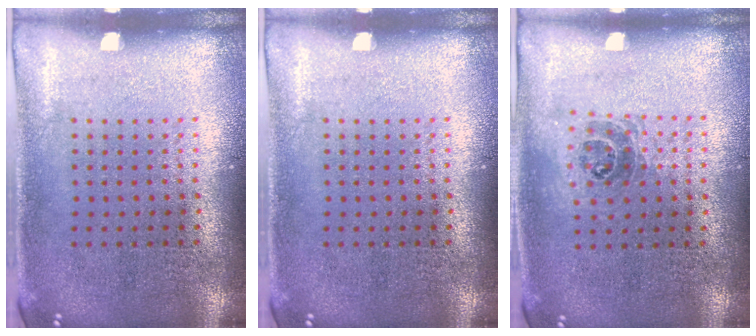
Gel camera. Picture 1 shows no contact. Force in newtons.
{"total": 0.0}
{"total": 1.1, "press": 1.0, "slide": 0.5}